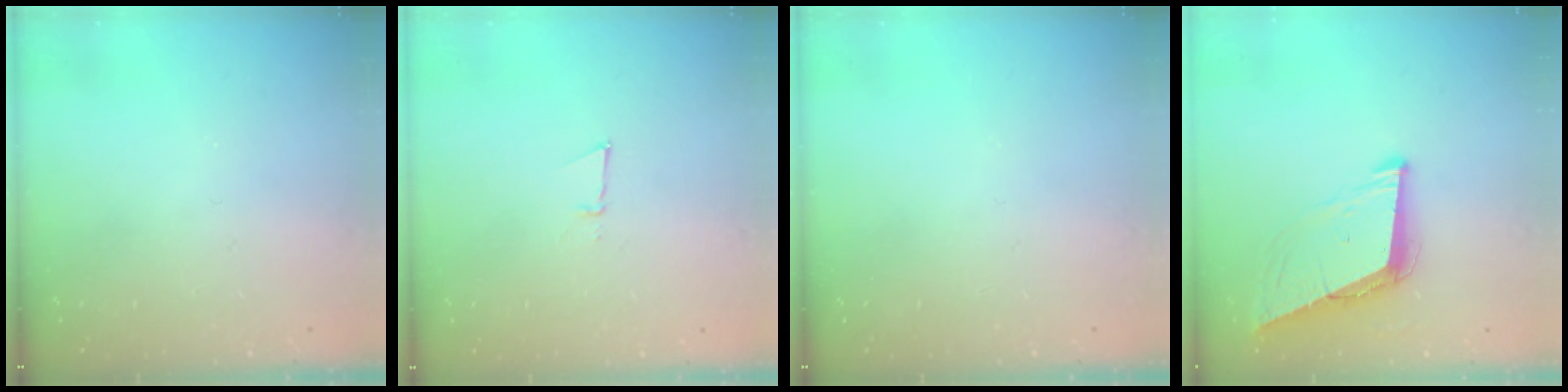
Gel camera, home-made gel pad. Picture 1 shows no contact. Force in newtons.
{"total": 3.1, "press": 3.1, "slide": 0.7}
{"total": 0.0}
{"total": 8.8, "press": 7.9, "slide": 3.8}